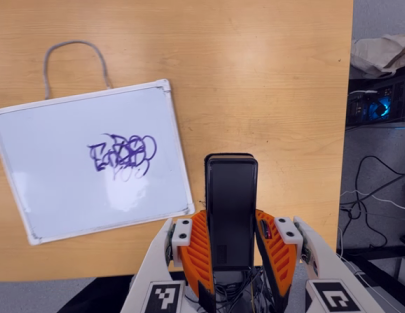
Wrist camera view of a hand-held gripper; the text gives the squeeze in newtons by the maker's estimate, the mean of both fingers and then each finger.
{"total": 4.1, "left": 2.7, "right": 5.4}